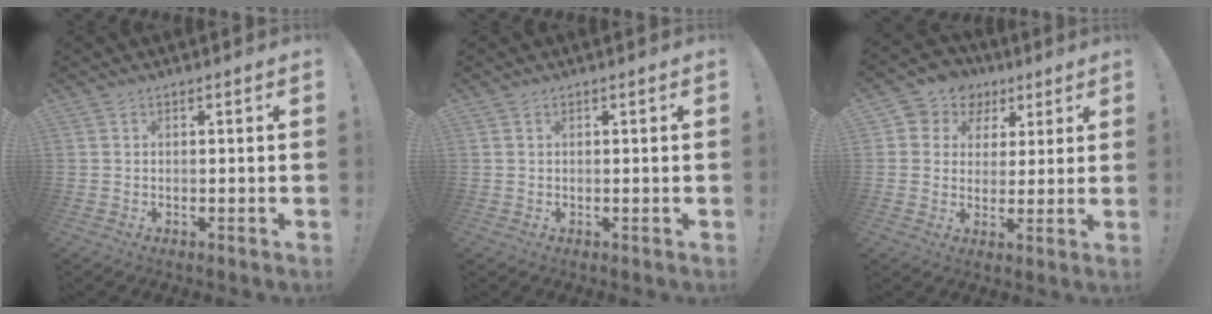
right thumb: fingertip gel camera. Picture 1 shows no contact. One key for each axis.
{"total": 0.0}
{"total": 8.1, "fx": 3.1, "fy": 7.2, "fz": 2.0, "tx": -0.031, "ty": -0.013, "tz": 0.064}